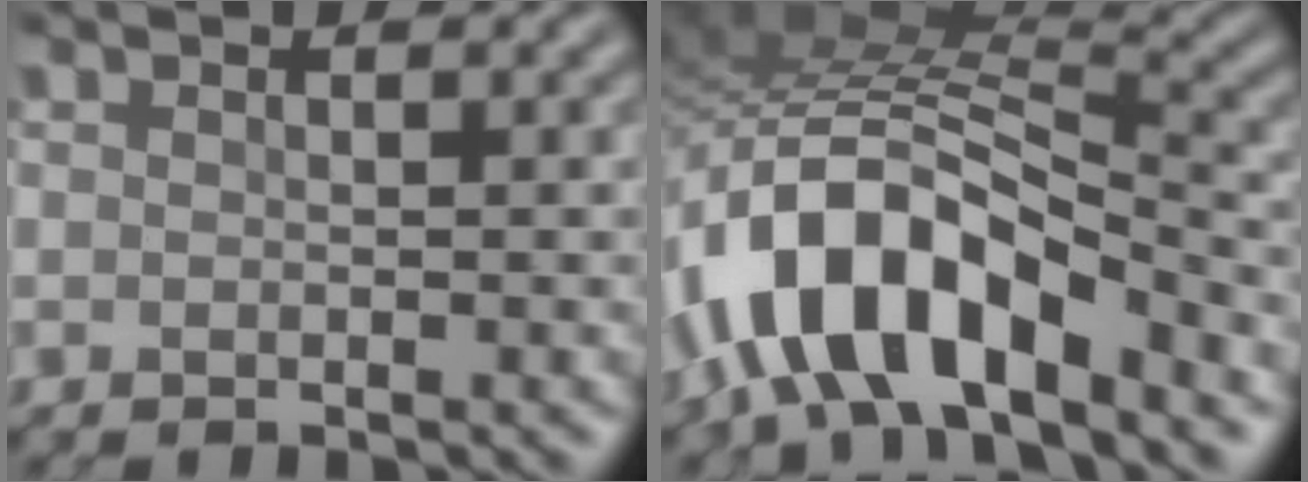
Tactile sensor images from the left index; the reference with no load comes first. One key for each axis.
{"total": 11.2, "fx": -5.8, "fy": 4.7, "fz": 8.3, "tx": -0.147, "ty": 0.012, "tz": -0.110}